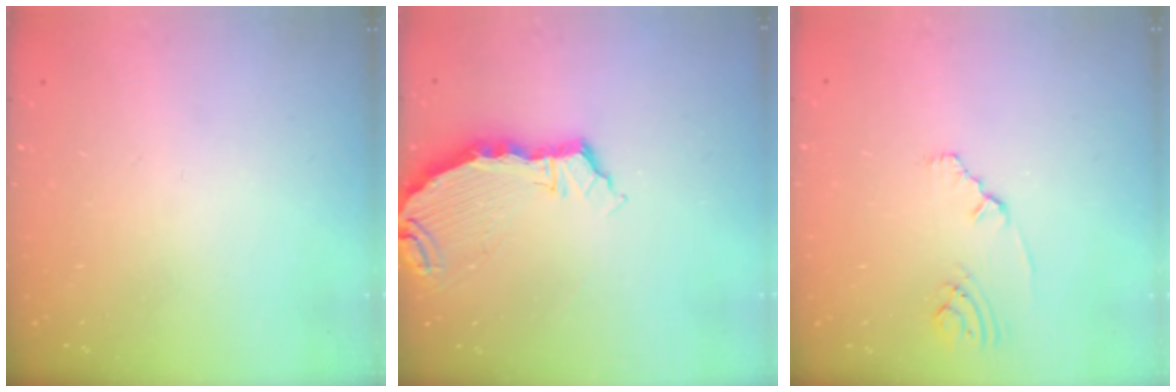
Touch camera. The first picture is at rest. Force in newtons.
{"total": 7.4, "press": 6.4, "slide": 3.7}
{"total": 1.7, "press": 1.7, "slide": 0.4}